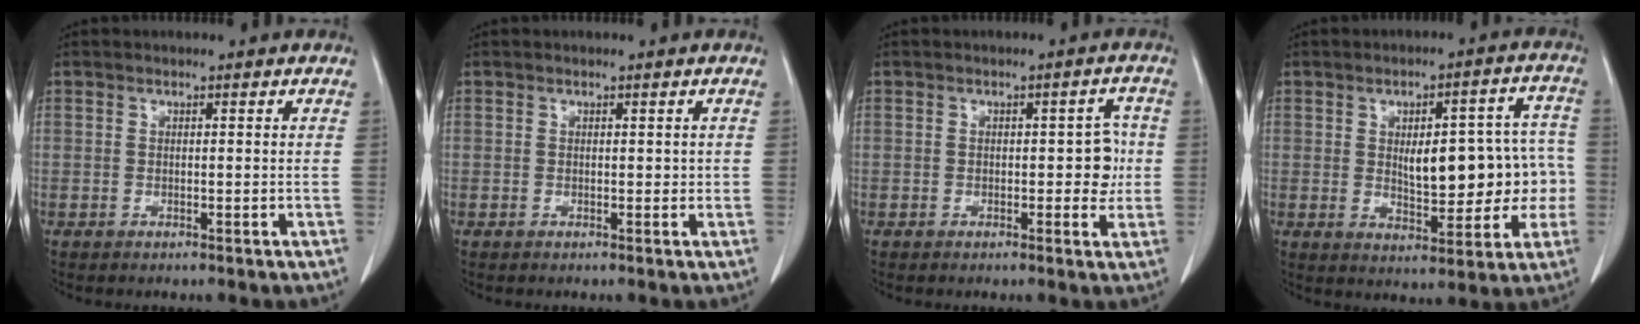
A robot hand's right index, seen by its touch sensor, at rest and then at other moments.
{"total": 0.8, "force": [0.1, 0.6, 0.4], "torque": [-0.001, 0.002, 0.002]}
{"total": 4.0, "force": [-0.2, 2.0, 3.5], "torque": [-0.036, 0.017, -0.001]}
{"total": 12.8, "force": [-0.4, 5.6, 11.5], "torque": [-0.139, 0.035, 0.009]}